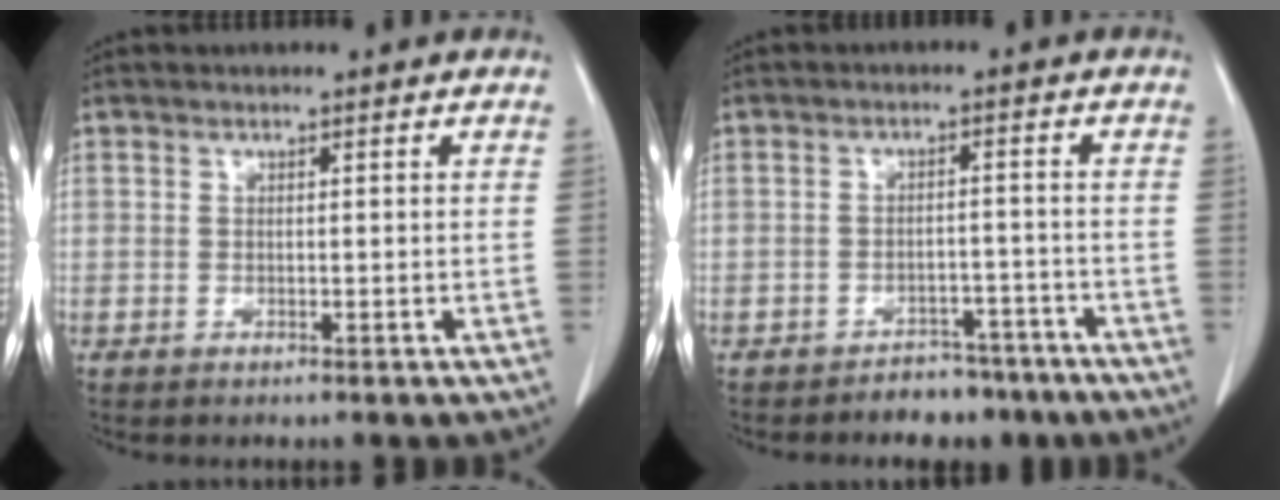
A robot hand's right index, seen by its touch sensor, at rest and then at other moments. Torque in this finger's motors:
{"motor_torque": [0.09, -0.18, -0.04, -0.03]}